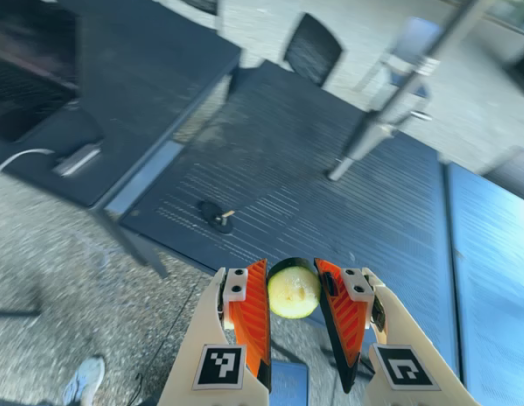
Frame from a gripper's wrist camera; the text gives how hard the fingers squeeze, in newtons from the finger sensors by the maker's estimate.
{"total": 10.8, "left": 10.7, "right": 10.9}